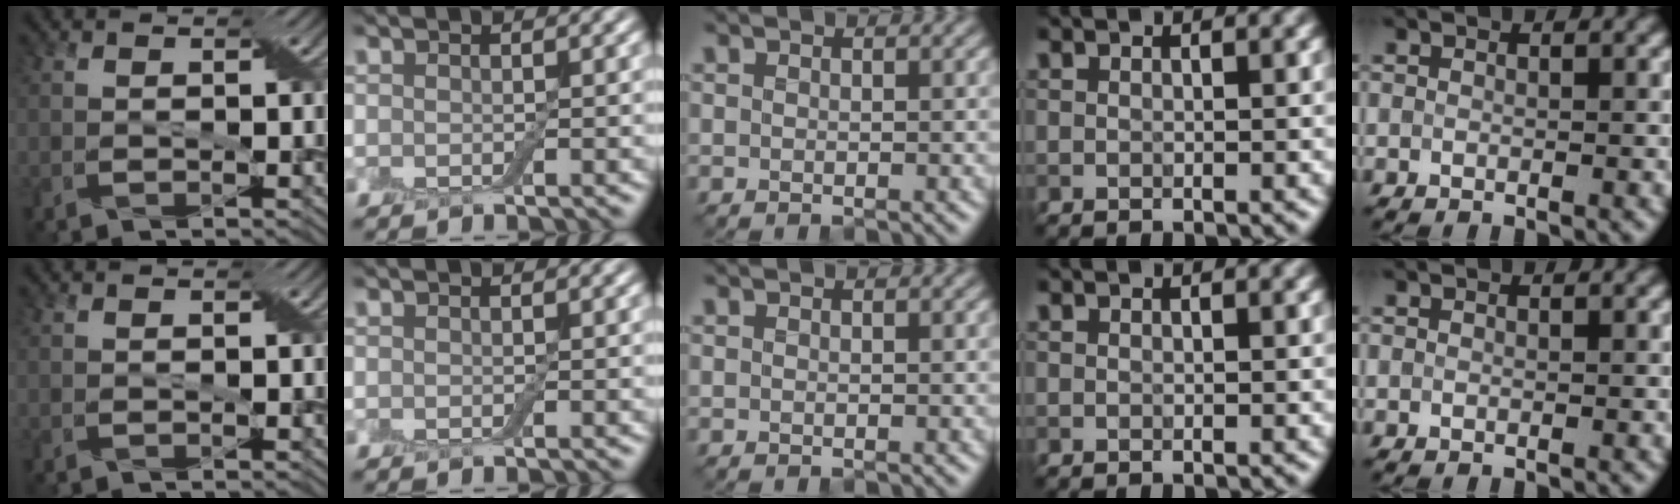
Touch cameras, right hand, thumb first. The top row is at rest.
{}